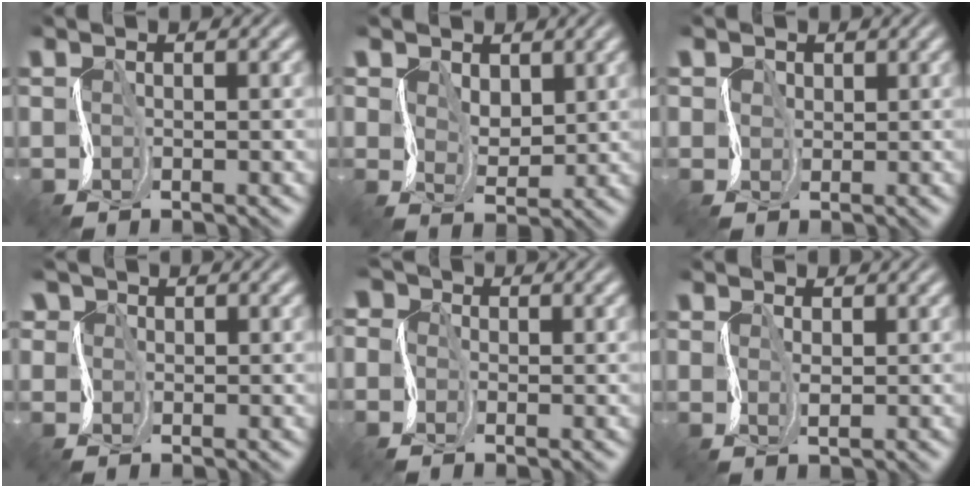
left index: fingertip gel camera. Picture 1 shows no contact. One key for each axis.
{"total": 3.4, "fx": 1.8, "fy": 2.5, "fz": 1.6, "tx": -0.036, "ty": 0.009, "tz": 0.022}
{"total": 3.2, "fx": 1.8, "fy": 2.6, "fz": 0.6, "tx": -0.019, "ty": 0.023, "tz": 0.006}
{"total": 3.6, "fx": 1.3, "fy": 3.0, "fz": 1.4, "tx": -0.021, "ty": 0.017, "tz": -0.006}
{"total": 4.0, "fx": -0.2, "fy": 3.5, "fz": 1.9, "tx": -0.043, "ty": 0.015, "tz": -0.034}
{"total": 0.8, "fx": 0.4, "fy": 0.7, "fz": 0.2, "tx": -0.017, "ty": 0.006, "tz": 0.006}